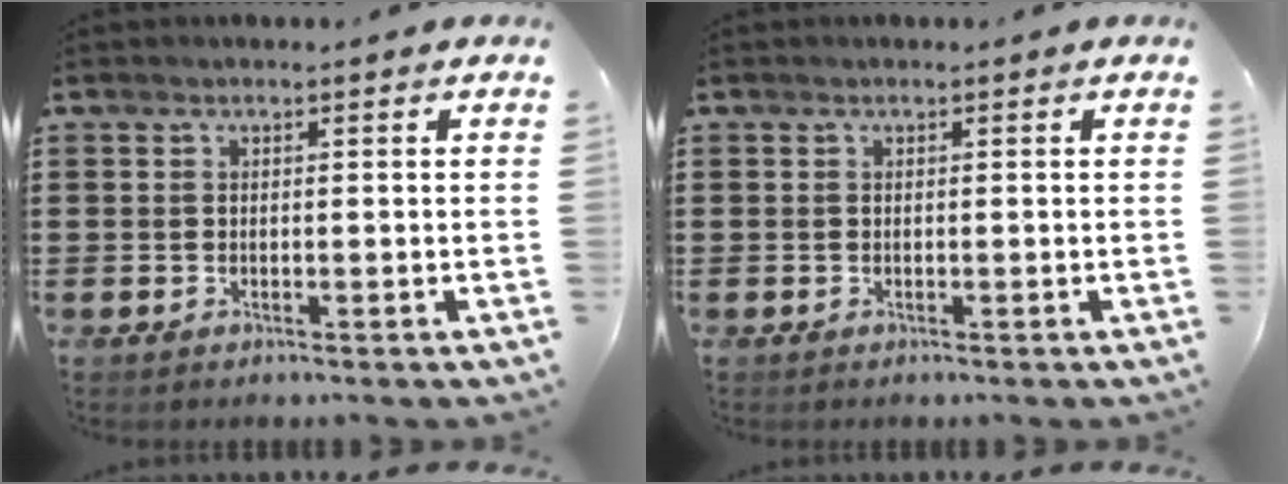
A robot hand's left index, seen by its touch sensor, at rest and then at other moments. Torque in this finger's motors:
{"motor_torque": [-0.01, 0.00, 0.00, 0.00]}